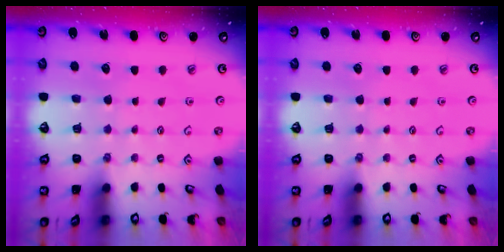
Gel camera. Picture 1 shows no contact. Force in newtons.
{"total": 0.0}